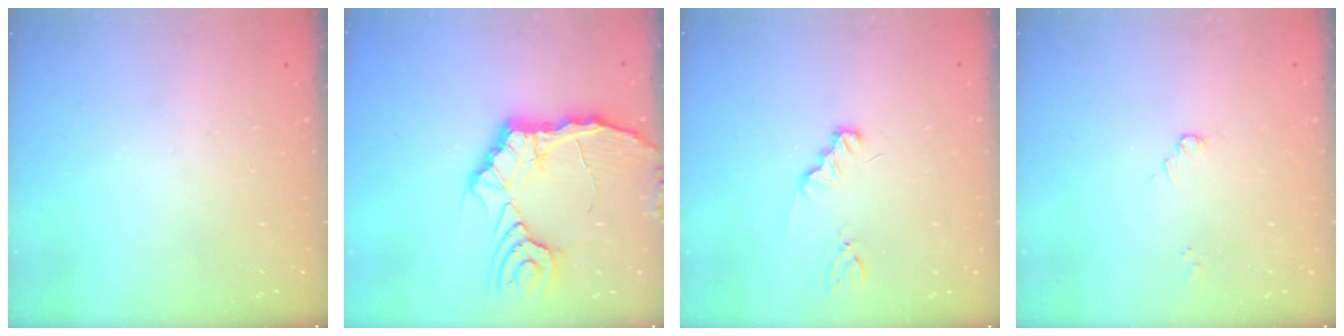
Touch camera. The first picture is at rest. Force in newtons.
{"total": 15.9, "press": 15.8, "slide": 2.1}
{"total": 1.3, "press": 1.3, "slide": 0.2}
{"total": 0.9, "press": 0.8, "slide": 0.2}